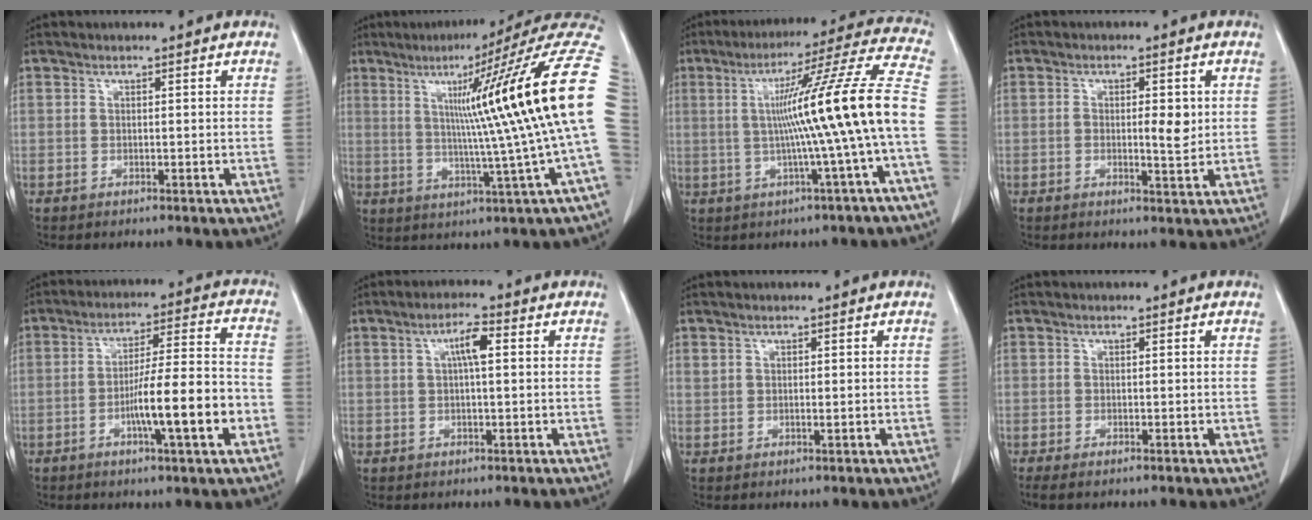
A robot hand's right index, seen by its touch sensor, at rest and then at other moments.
{"total": 21.5, "force": [4.2, -2.7, 20.9], "torque": [-0.221, 0.023, 0.050]}
{"total": 17.0, "force": [-1.2, -2.6, 16.8], "torque": [-0.238, 0.014, -0.025]}
{"total": 3.7, "force": [0.2, 1.1, 3.6], "torque": [-0.056, -0.002, 0.003]}
{"total": 12.3, "force": [-4.0, 0.5, 11.6], "torque": [-0.189, 0.004, -0.064]}
{"total": 3.9, "force": [0.9, 0.6, 3.8], "torque": [-0.069, 0.009, 0.014]}
{"total": 0.8, "force": [0.5, 0.4, 0.5], "torque": [-0.011, 0.000, 0.011]}
{"total": 1.0, "force": [-0.6, 0.1, 0.8], "torque": [-0.017, -0.003, -0.012]}